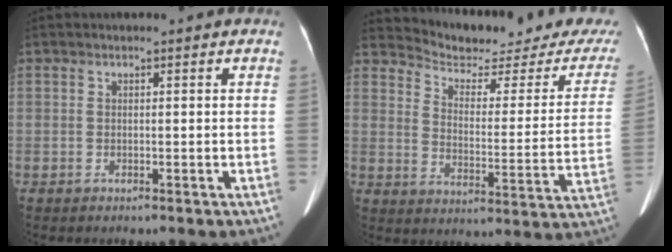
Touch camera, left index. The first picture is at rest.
{"total": 19.7, "force": [18.9, 2.8, 5.0], "torque": [-0.069, -0.075, 0.230]}